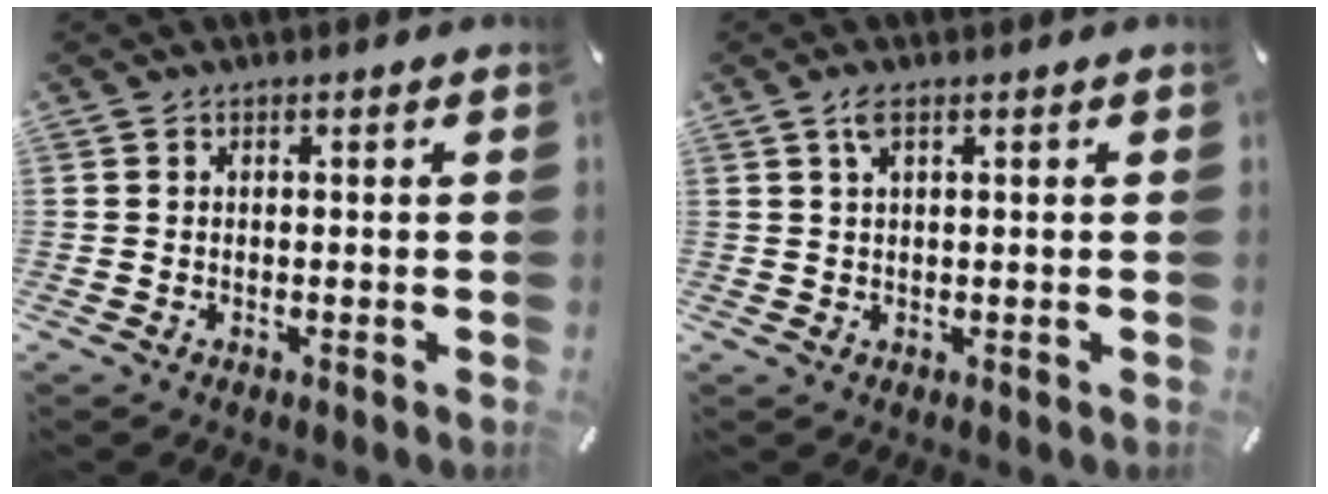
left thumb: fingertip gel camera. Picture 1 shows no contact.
{"total": 2.5, "force": [1.1, 0.6, 2.2], "torque": [-0.047, 0.004, 0.018]}